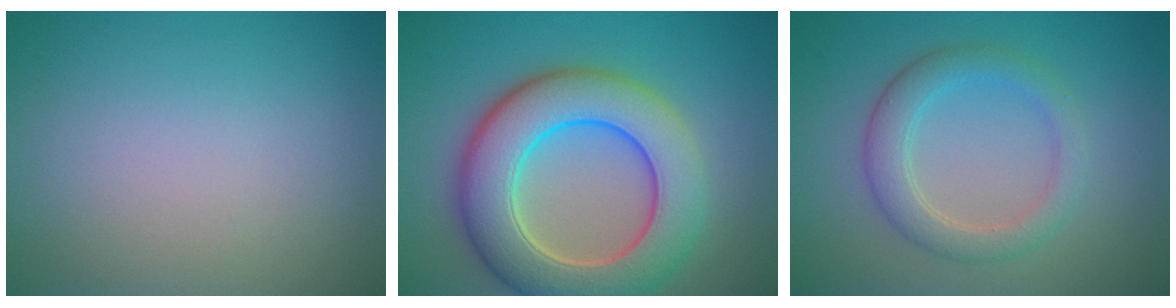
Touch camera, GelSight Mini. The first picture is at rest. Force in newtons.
{"total": 10.1, "press": 10.1, "slide": 0.6}
{"total": 3.5, "press": 3.5, "slide": 0.4}